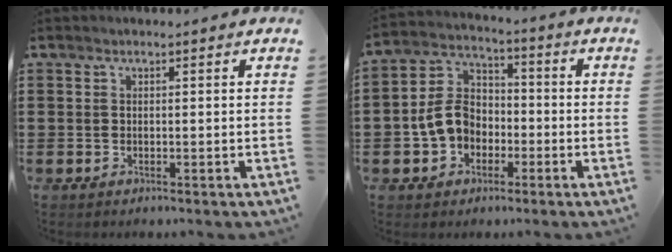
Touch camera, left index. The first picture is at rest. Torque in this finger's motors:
{"motor_torque": [0.65, 0.09, 0.43, 0.11]}